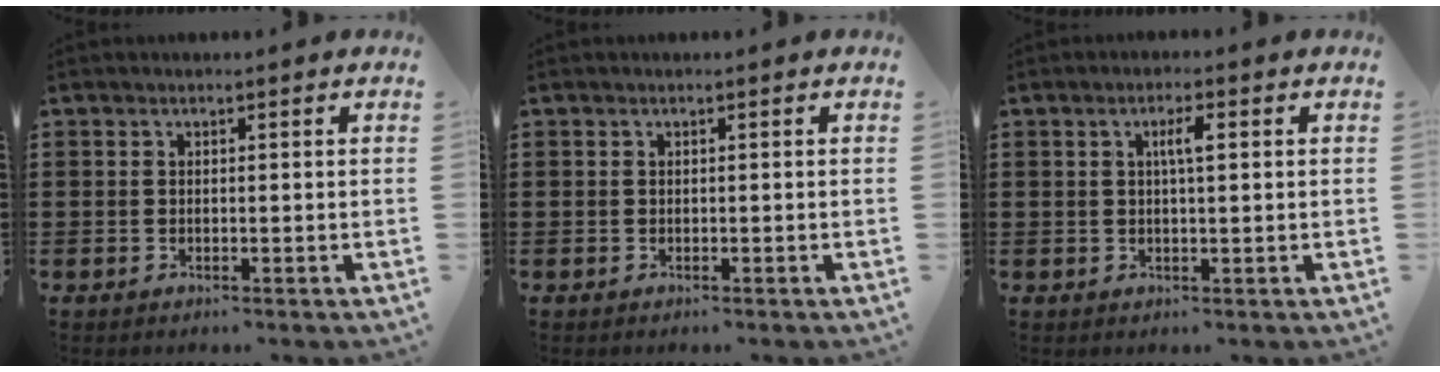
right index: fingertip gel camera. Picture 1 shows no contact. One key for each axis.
{"total": 0.0}
{"total": 2.9, "fx": 0.7, "fy": 0.6, "fz": 2.8, "tx": -0.055, "ty": 0.006, "tz": 0.008}